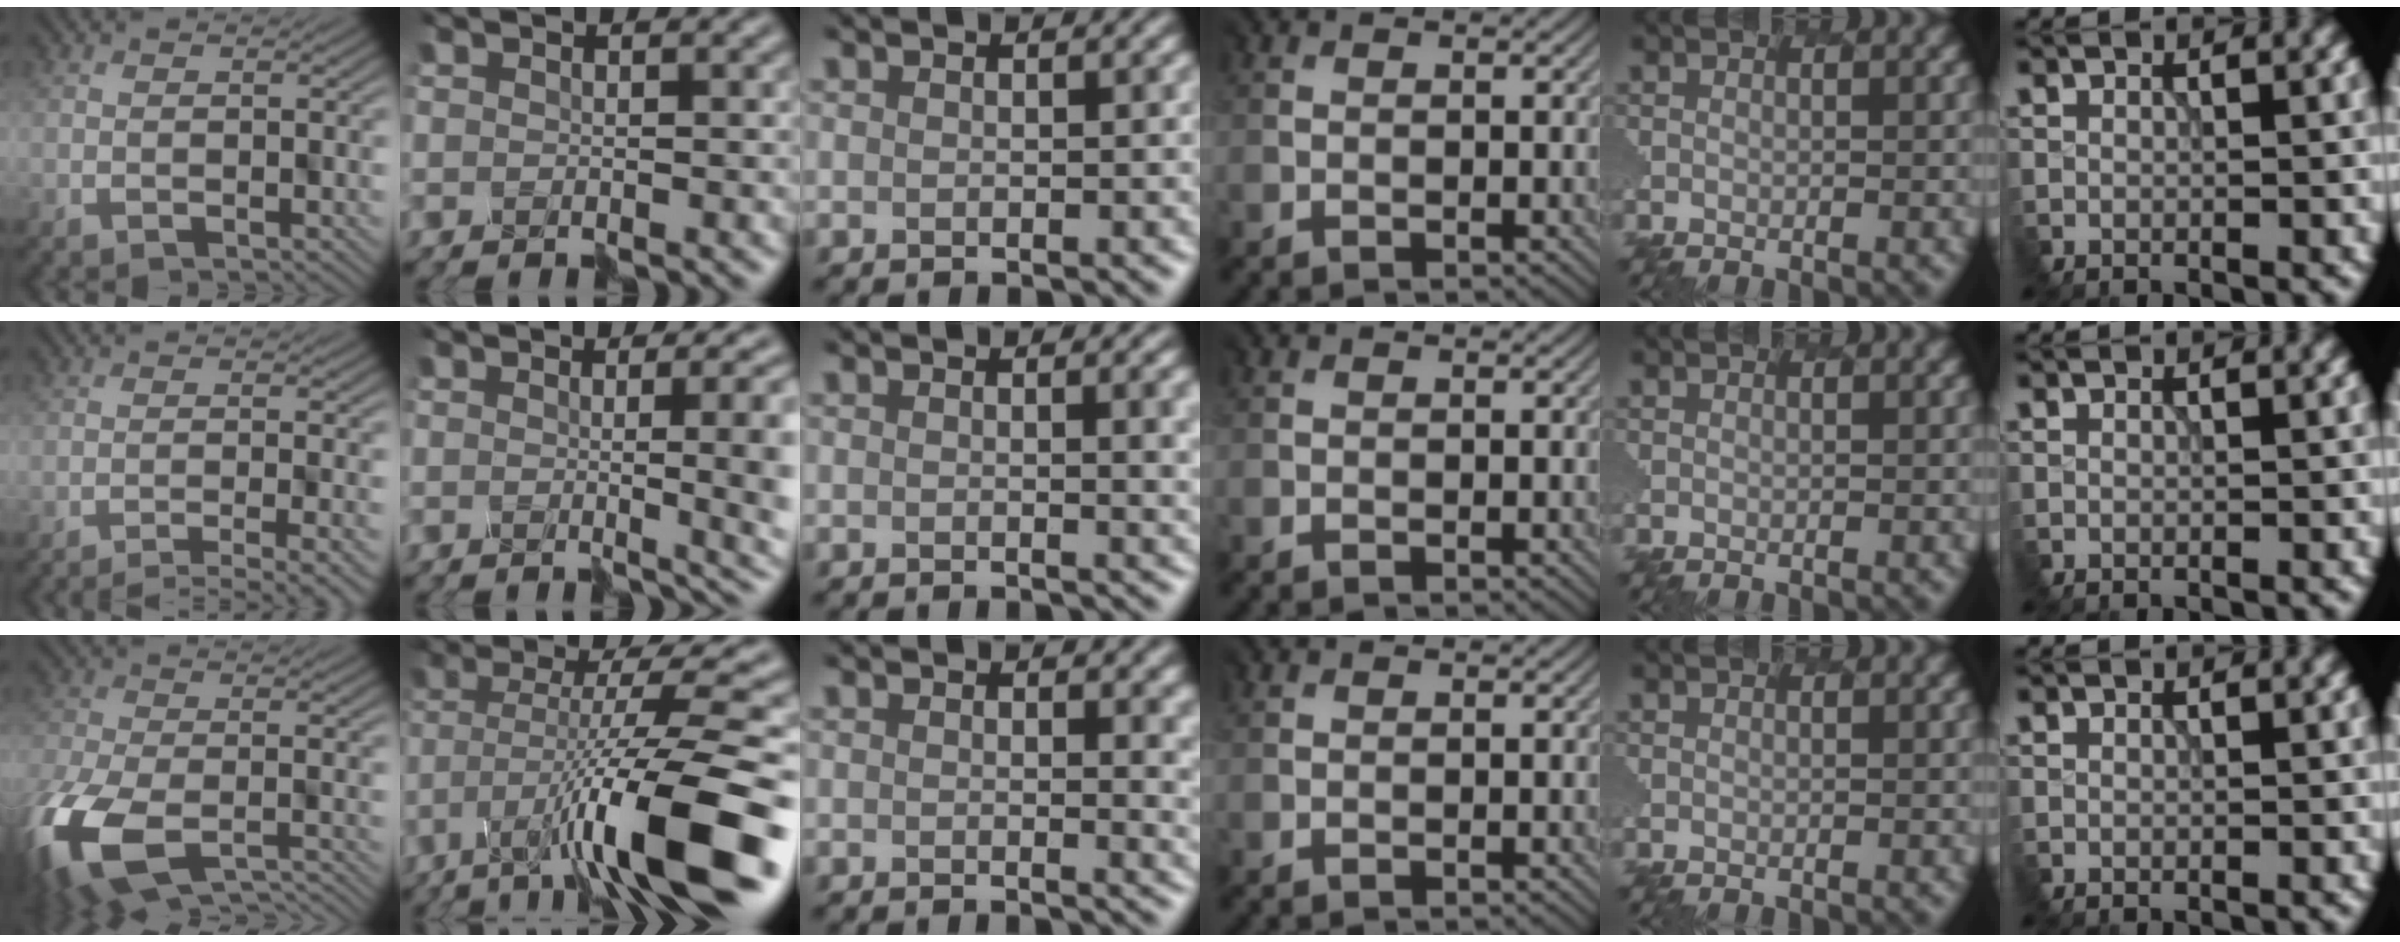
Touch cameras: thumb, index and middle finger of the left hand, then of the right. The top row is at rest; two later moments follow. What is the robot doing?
{"motion": "disassemble", "object": "hinged jar"}